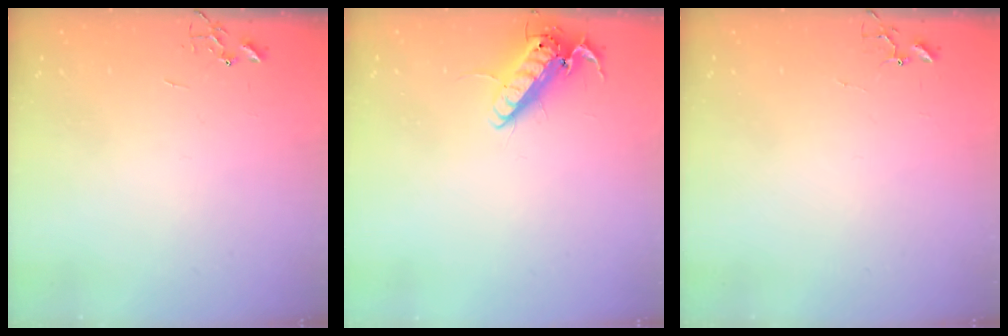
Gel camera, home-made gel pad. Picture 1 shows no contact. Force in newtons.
{"total": 13.8, "press": 13.6, "slide": 2.3}
{"total": 3.7, "press": 3.7, "slide": 0.3}